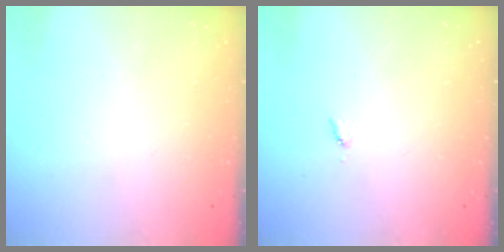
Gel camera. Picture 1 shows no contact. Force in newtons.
{"total": 4.4, "press": 4.4, "slide": 0.4}